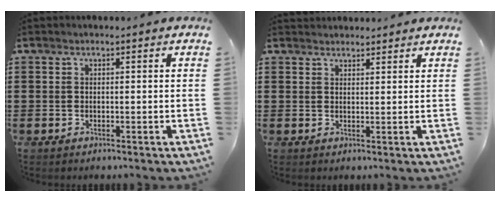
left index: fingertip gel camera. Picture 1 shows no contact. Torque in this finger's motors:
{"motor_torque": [2.14, 0.00, 0.15, 0.02]}